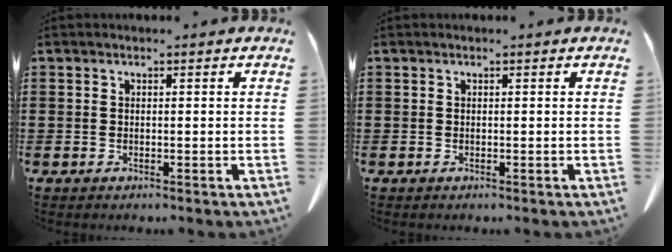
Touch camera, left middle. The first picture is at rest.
{"total": 0.0}